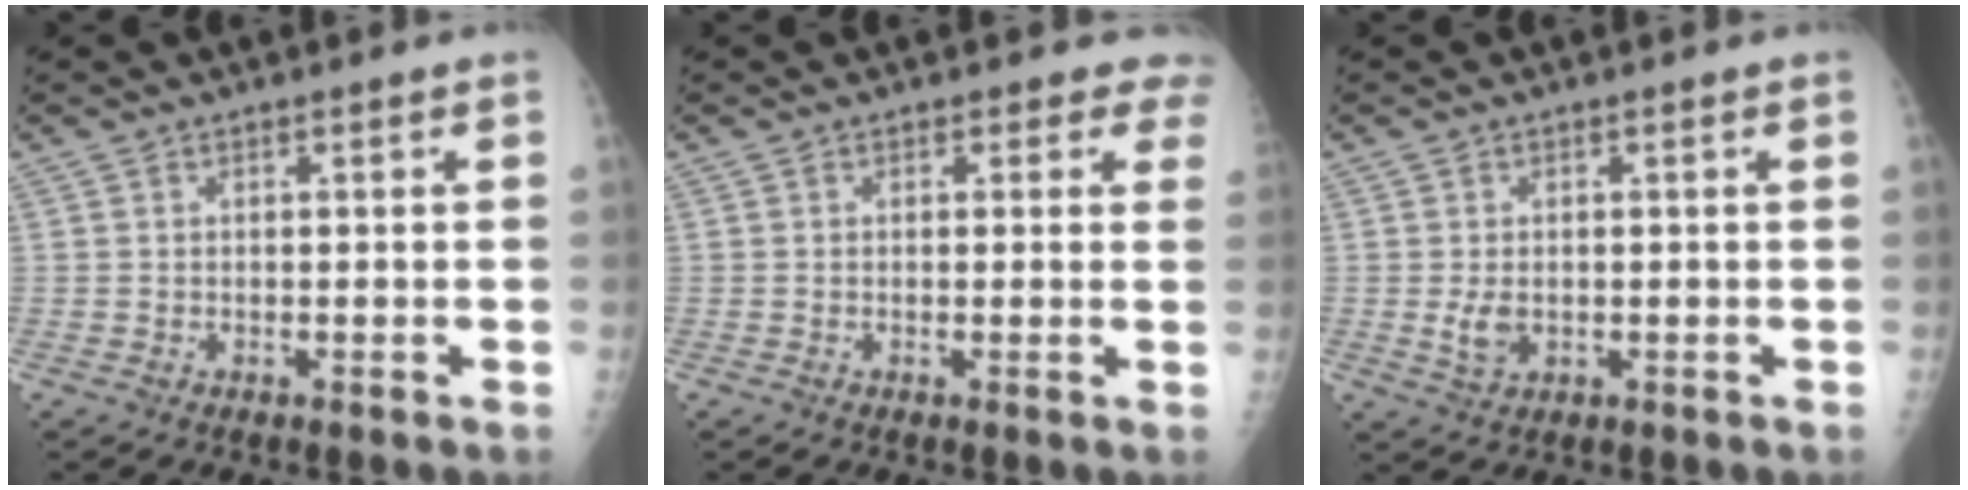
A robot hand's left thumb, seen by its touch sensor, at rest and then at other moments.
{"total": 3.4, "force": [2.9, 1.8, 0.5], "torque": [0.031, -0.012, 0.009]}
{"total": 2.9, "force": [-0.2, 2.0, 2.1], "torque": [-0.038, -0.006, 0.003]}